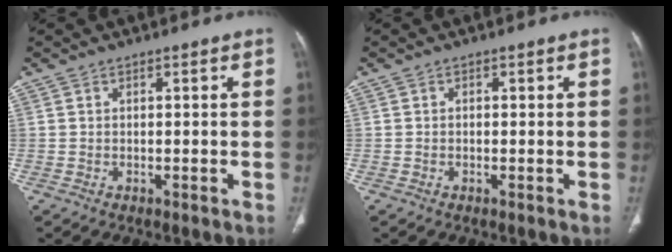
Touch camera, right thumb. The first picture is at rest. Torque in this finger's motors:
{"motor_torque": [-0.37, 0.13, -0.18, 0.02, -0.03]}